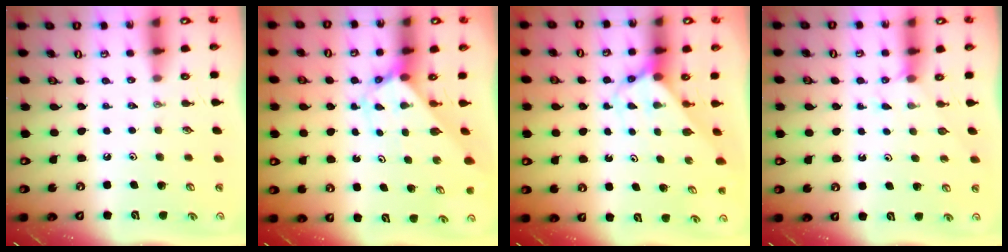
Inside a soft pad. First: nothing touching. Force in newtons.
{"total": 2.5, "press": 2.5, "slide": 0.2}
{"total": 2.7, "press": 2.7, "slide": 0.2}
{"total": 3.0, "press": 2.9, "slide": 0.4}